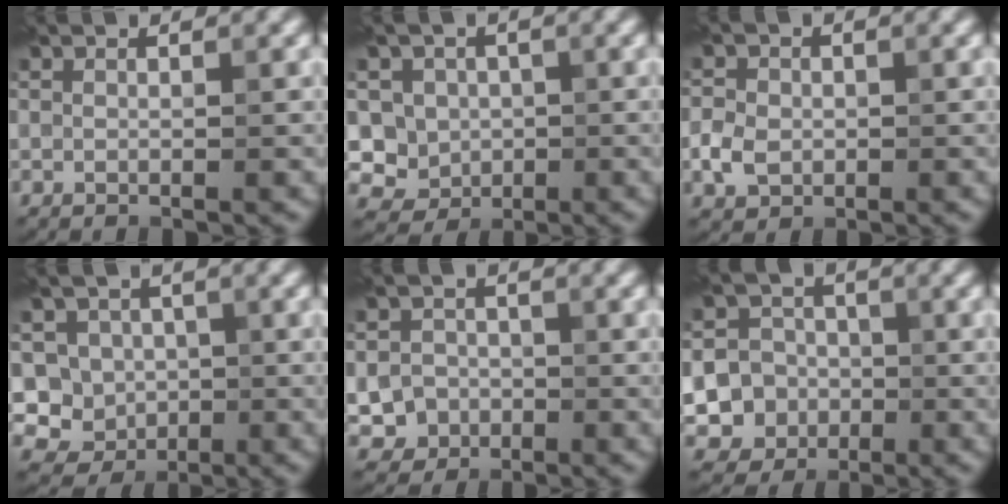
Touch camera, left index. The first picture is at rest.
{"total": 4.9, "force": [0.6, 4.5, 1.6], "torque": [-0.013, 0.006, -0.011]}
{"total": 2.7, "force": [-0.6, 2.3, 1.4], "torque": [-0.027, 0.000, -0.015]}
{"total": 5.7, "force": [0.2, 5.5, 1.7], "torque": [-0.006, 0.009, -0.026]}
{"total": 4.5, "force": [-1.7, 4.1, 0.8], "torque": [0.020, -0.003, -0.043]}
{"total": 10.4, "force": [-3.1, 9.6, 2.2], "torque": [-0.050, -0.016, -0.073]}